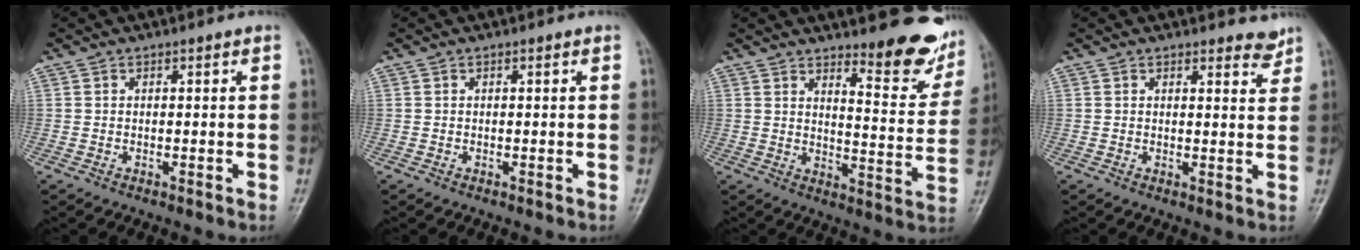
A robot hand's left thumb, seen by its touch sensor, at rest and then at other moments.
{"total": 0.0}
{"total": 11.8, "force": [9.2, 2.9, 6.9], "torque": [-0.055, -0.079, 0.120]}
{"total": 2.8, "force": [2.5, 0.9, 0.8], "torque": [0.001, -0.022, 0.026]}